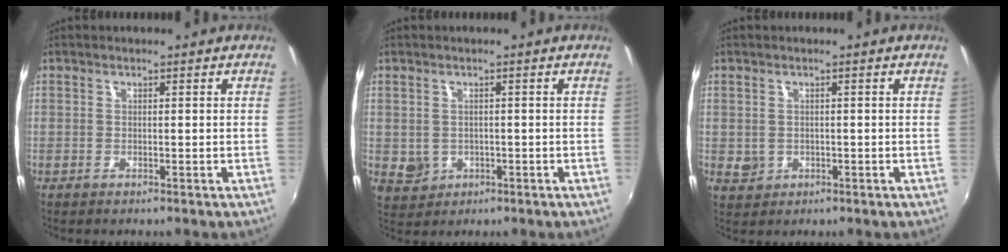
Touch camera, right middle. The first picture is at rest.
{"total": 3.7, "force": [-0.4, 3.4, 1.3], "torque": [-0.027, -0.001, 0.004]}
{"total": 2.5, "force": [-0.1, 2.3, 0.8], "torque": [-0.013, 0.000, 0.002]}